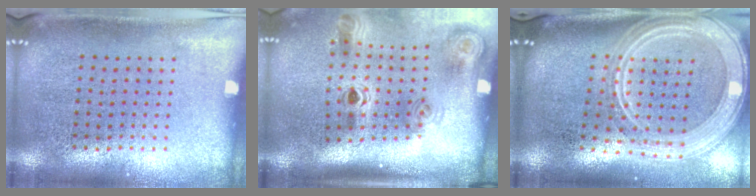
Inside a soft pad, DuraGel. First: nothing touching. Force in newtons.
{"total": 2.1, "press": 1.4, "slide": 1.5}
{"total": 3.2, "press": 2.6, "slide": 1.9}